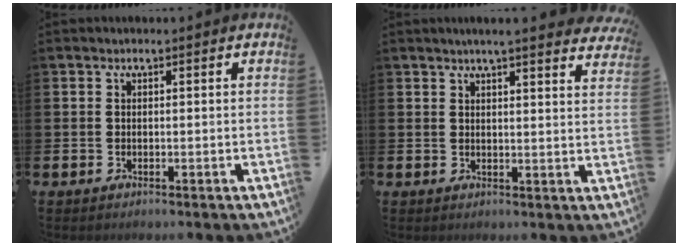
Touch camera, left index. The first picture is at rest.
{"total": 4.0, "force": [3.8, -0.3, 1.1], "torque": [-0.020, -0.021, 0.066]}